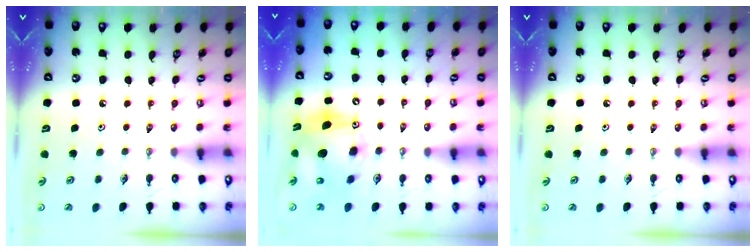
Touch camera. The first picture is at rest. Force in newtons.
{"total": 15.0, "press": 14.7, "slide": 2.6}
{"total": 0.0}